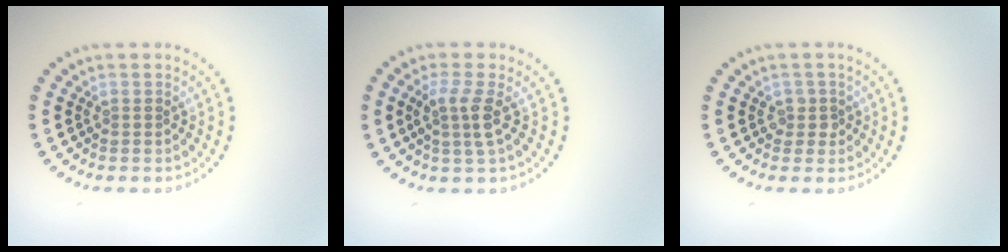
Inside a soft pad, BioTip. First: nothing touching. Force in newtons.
{"total": 2.6, "press": 2.1, "slide": 1.6}
{"total": 1.2, "press": 1.0, "slide": 0.6}